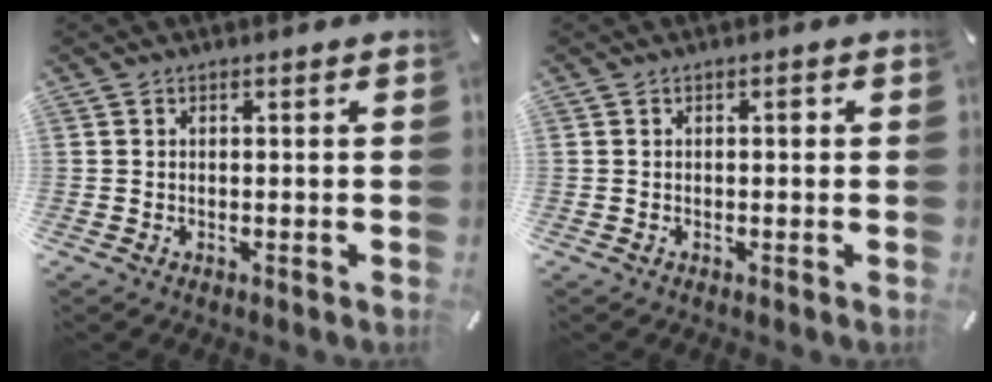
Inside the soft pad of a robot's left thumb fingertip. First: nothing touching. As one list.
[{"total": 1.1, "force": [0.1, 0.6, 0.9], "torque": [-0.018, 0.005, 0.000]}]